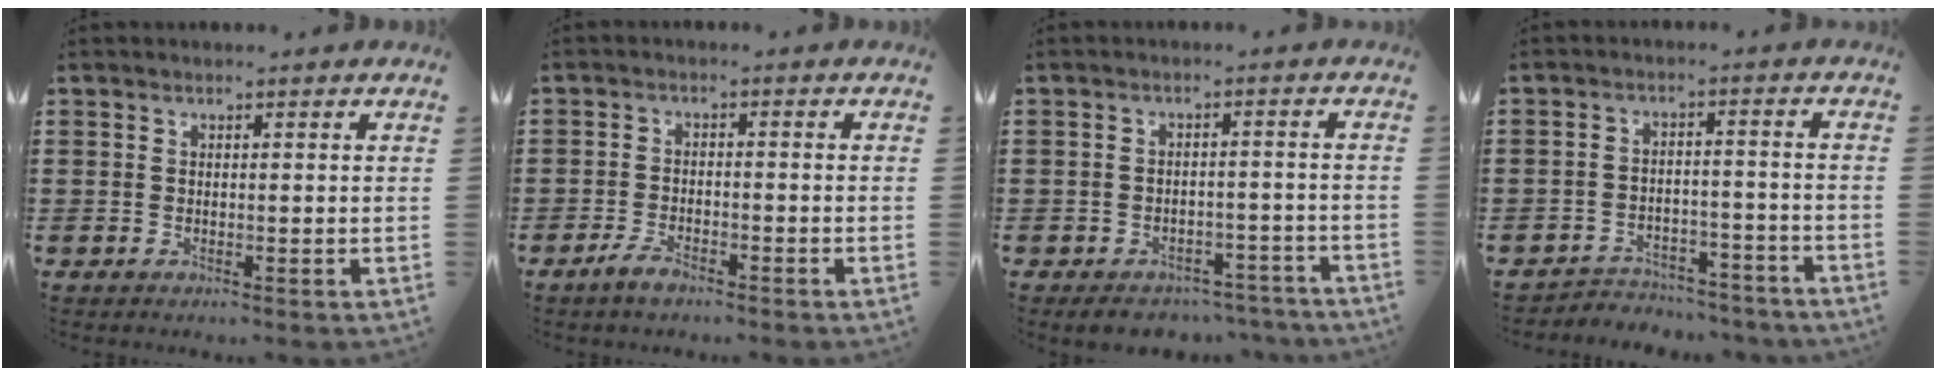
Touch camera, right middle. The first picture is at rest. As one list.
[{"total": 3.0, "force": [-2.3, 1.1, 1.6], "torque": [-0.035, 0.004, -0.046]}, {"total": 3.8, "force": [-3.6, 0.9, 0.4], "torque": [-0.009, 0.007, -0.076]}, {"total": 4.2, "force": [-4.1, 0.8, 0.0], "torque": [-0.005, 0.006, -0.089]}]